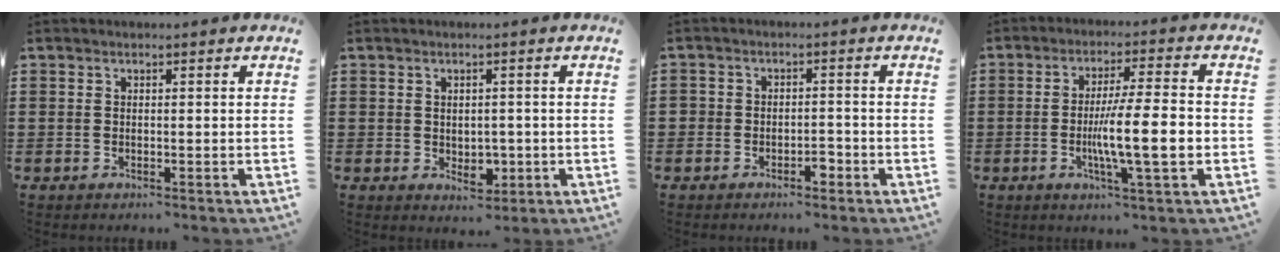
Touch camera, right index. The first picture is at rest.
{"total": 2.8, "force": [-0.1, 2.1, 1.8], "torque": [-0.031, 0.002, -0.004]}
{"total": 2.5, "force": [-1.8, 1.4, 0.9], "torque": [-0.022, 0.005, -0.038]}
{"total": 10.5, "force": [-2.0, 1.5, 10.2], "torque": [-0.174, -0.011, -0.037]}